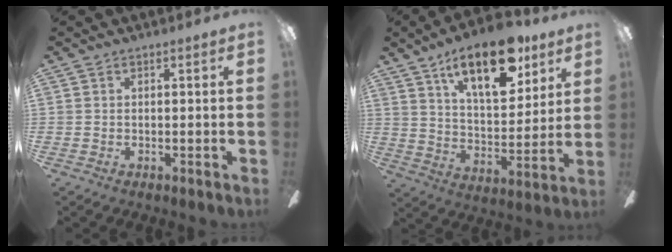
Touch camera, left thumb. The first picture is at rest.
{"total": 19.6, "force": [11.9, 8.5, 12.9], "torque": [-0.197, -0.052, 0.197]}